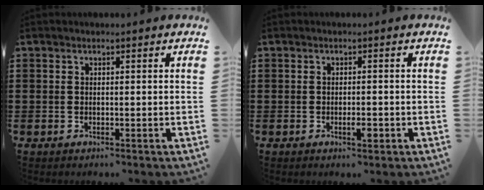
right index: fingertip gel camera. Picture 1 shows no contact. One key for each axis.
{"total": 2.1, "fx": -0.8, "fy": 0.6, "fz": 1.8, "tx": -0.032, "ty": 0.000, "tz": -0.014}